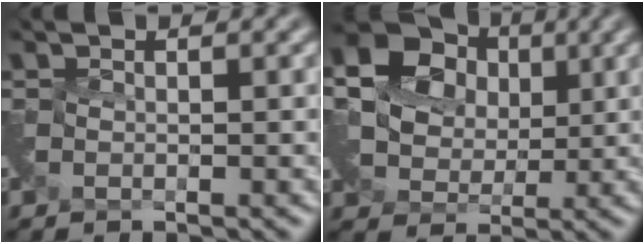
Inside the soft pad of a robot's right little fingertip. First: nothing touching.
{"total": 16.3, "force": [6.0, 13.3, 7.3], "torque": [-0.170, 0.058, 0.086]}